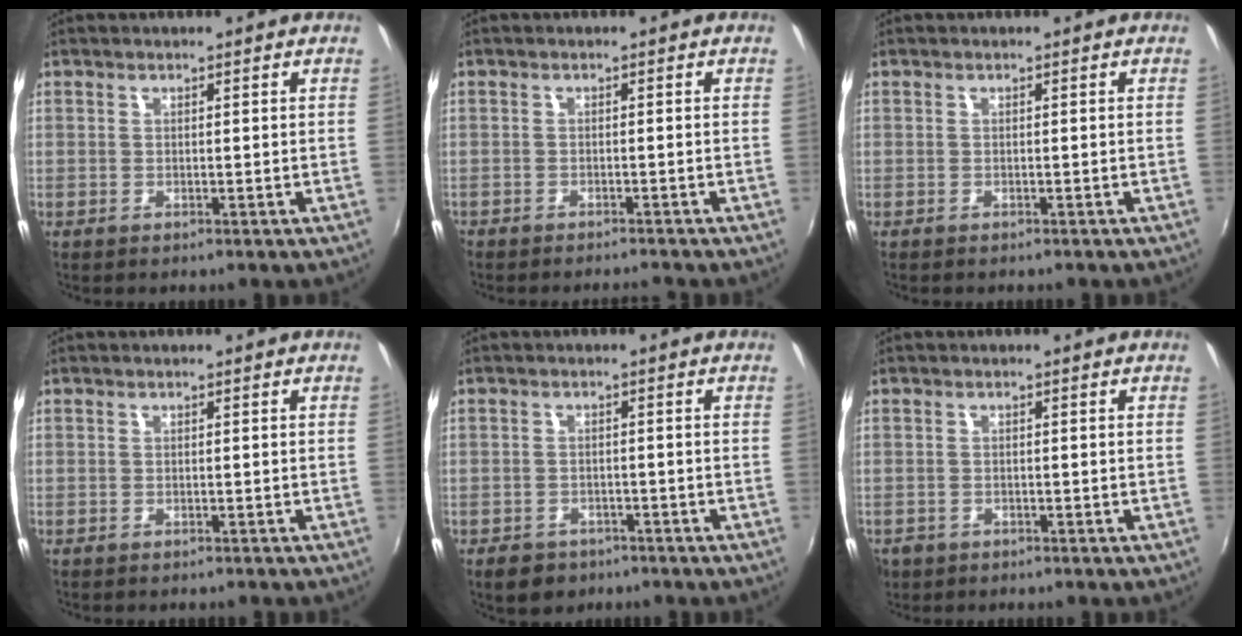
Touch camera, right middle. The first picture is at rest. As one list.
[{"total": 3.3, "force": [-3.2, 0.5, 0.9], "torque": [-0.035, -0.007, -0.053]}, {"total": 0.7, "force": [-0.6, 0.2, 0.3], "torque": [-0.006, -0.002, -0.010]}, {"total": 0.7, "force": [-0.6, 0.1, 0.2], "torque": [-0.006, -0.001, -0.007]}, {"total": 5.0, "force": [-3.3, 3.3, 1.6], "torque": [-0.044, -0.004, -0.046]}, {"total": 3.6, "force": [-1.8, 2.8, 1.3], "torque": [-0.035, -0.008, -0.029]}]